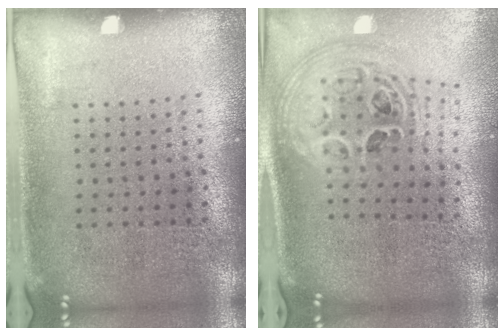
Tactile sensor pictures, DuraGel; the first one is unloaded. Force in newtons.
{"total": 2.7, "press": 2.0, "slide": 1.8}